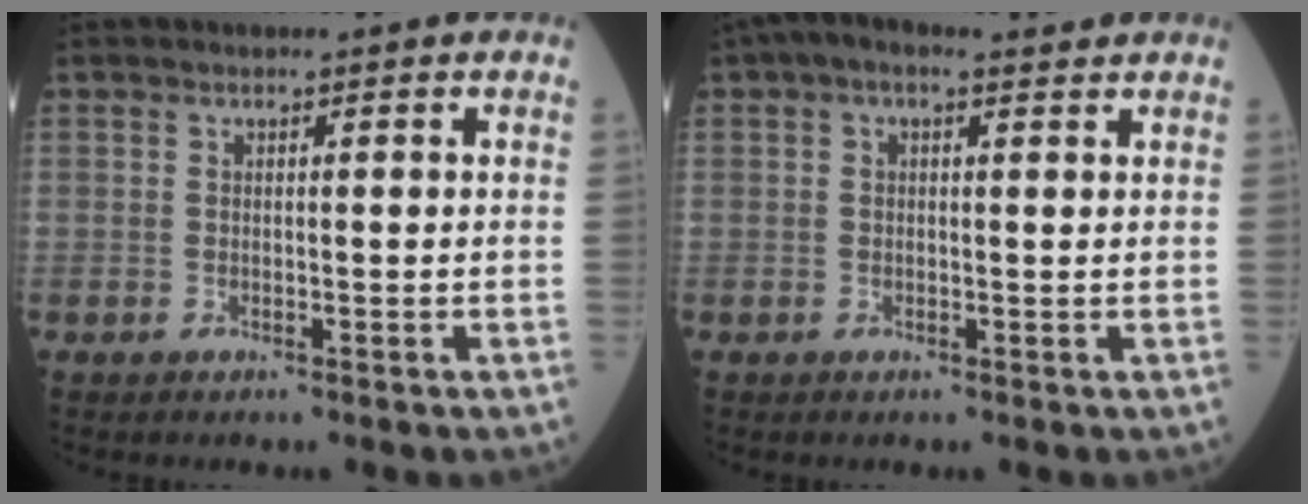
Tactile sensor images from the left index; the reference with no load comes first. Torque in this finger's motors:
{"motor_torque": [0.72, -1.08, 0.27, 0.06]}